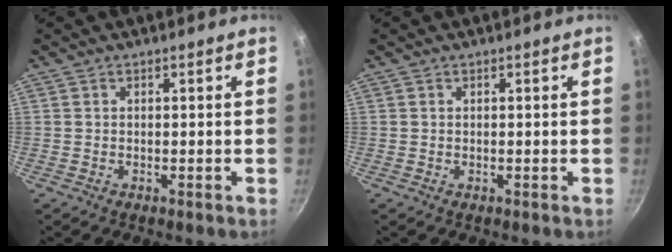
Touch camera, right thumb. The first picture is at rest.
{"total": 0.0}